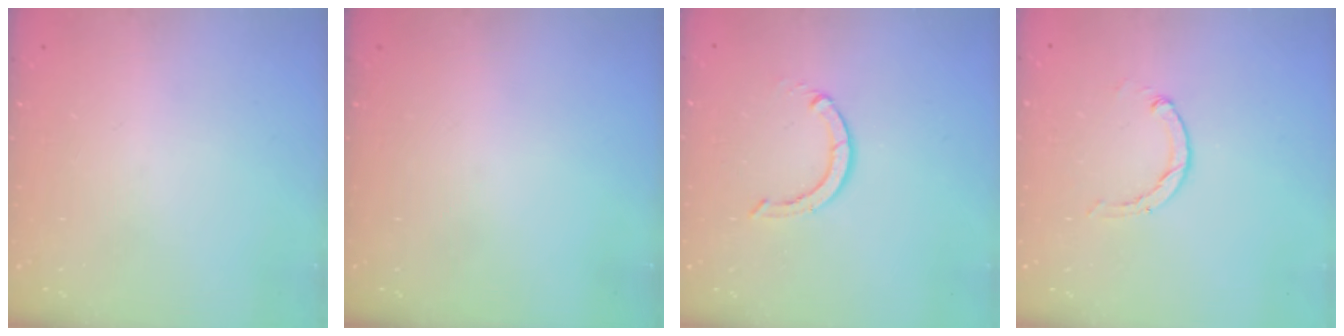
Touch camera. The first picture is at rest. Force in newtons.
{"total": 0.0}
{"total": 4.1, "press": 4.0, "slide": 0.5}
{"total": 0.8, "press": 0.8, "slide": 0.2}